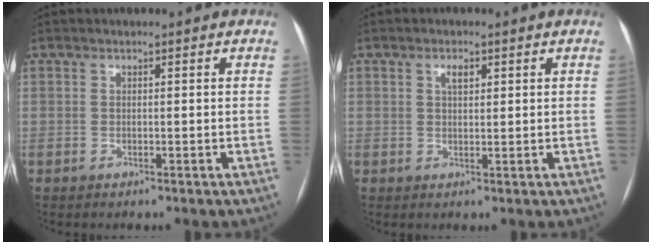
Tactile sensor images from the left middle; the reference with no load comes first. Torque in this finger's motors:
{"motor_torque": [0.62, -0.04, 0.43, 0.02]}